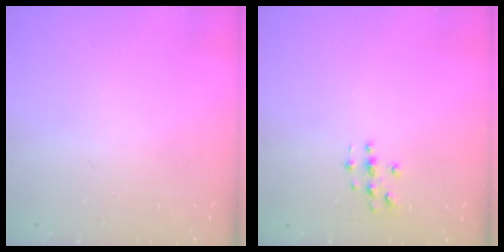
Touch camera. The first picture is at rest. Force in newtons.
{"total": 2.8, "press": 2.8, "slide": 0.3}